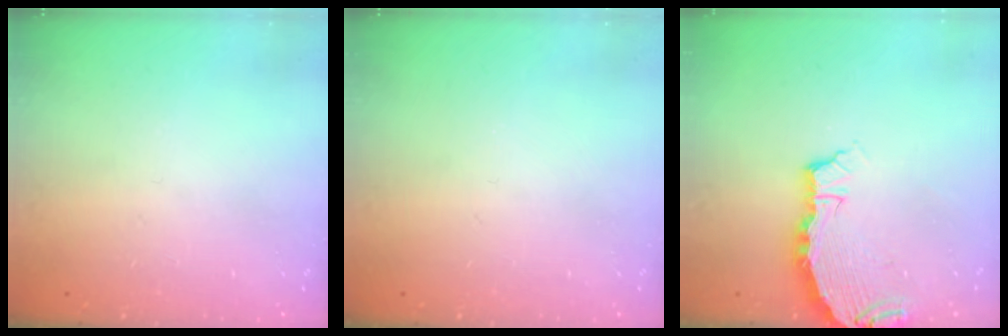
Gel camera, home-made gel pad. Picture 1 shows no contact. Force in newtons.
{"total": 0.0}
{"total": 5.1, "press": 5.1, "slide": 0.1}